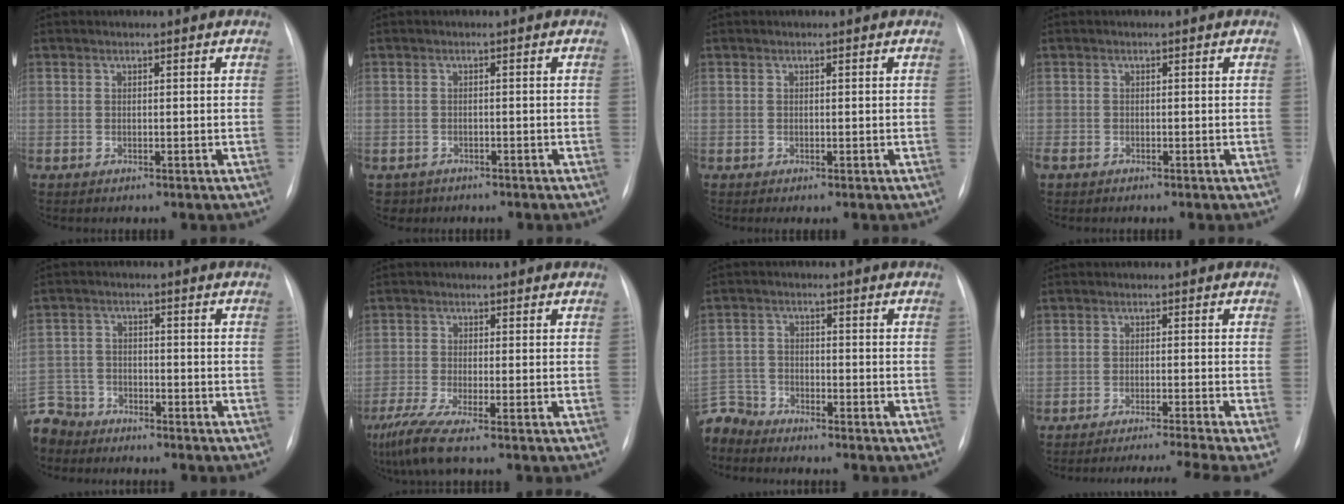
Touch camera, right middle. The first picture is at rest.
{"total": 2.6, "force": [-1.9, 1.8, -0.2], "torque": [0.001, 0.004, -0.027]}
{"total": 0.0}
{"total": 1.8, "force": [-1.3, 1.0, 0.8], "torque": [-0.018, -0.003, -0.020]}
{"total": 9.3, "force": [-8.0, 4.7, 0.9], "torque": [-0.037, 0.003, -0.151]}
{"total": 6.1, "force": [-4.2, 0.0, 4.3], "torque": [-0.088, -0.022, -0.081]}
{"total": 6.8, "force": [-6.6, 1.6, -0.2], "torque": [0.001, -0.002, -0.132]}
{"total": 11.3, "force": [-9.9, -2.3, 5.0], "torque": [-0.061, -0.019, -0.138]}